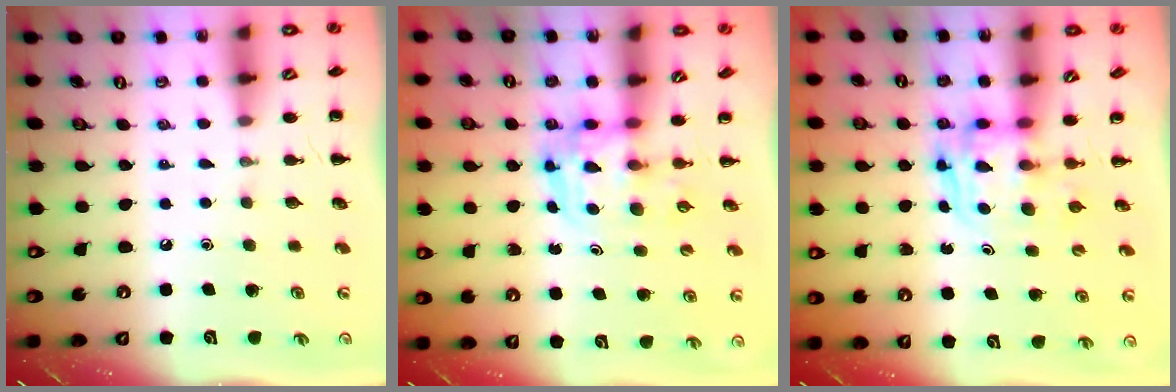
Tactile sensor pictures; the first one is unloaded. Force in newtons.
{"total": 3.7, "press": 3.6, "slide": 0.6}
{"total": 3.9, "press": 3.8, "slide": 0.8}